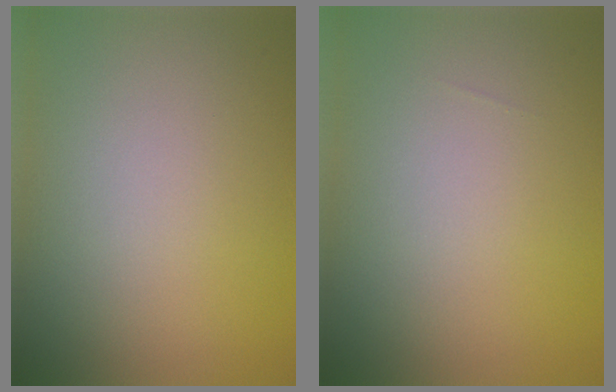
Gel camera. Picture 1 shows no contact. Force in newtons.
{"total": 0.0}